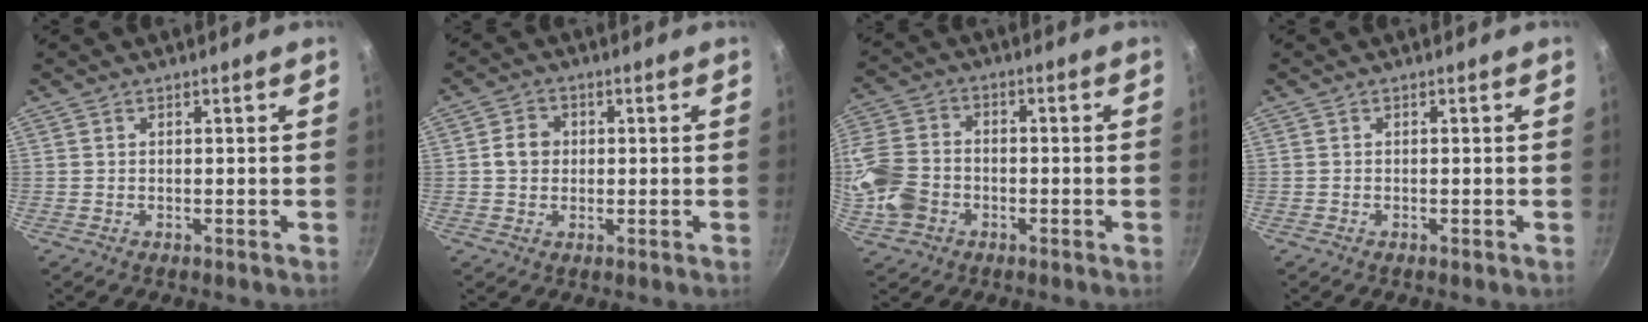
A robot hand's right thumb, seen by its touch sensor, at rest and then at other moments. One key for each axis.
{"total": 4.4, "fx": 0.2, "fy": 3.8, "fz": 2.1, "tx": -0.017, "ty": 0.009, "tz": -0.003}
{"total": 13.6, "fx": -3.3, "fy": 10.6, "fz": 7.8, "tx": -0.162, "ty": 0.028, "tz": -0.074}
{"total": 0.0}